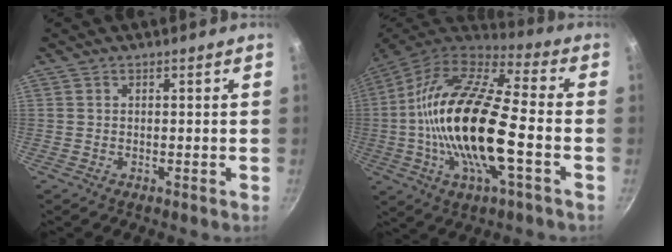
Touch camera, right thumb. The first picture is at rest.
{"total": 24.0, "force": [-3.5, 8.5, 22.2], "torque": [-0.426, 0.026, -0.079]}